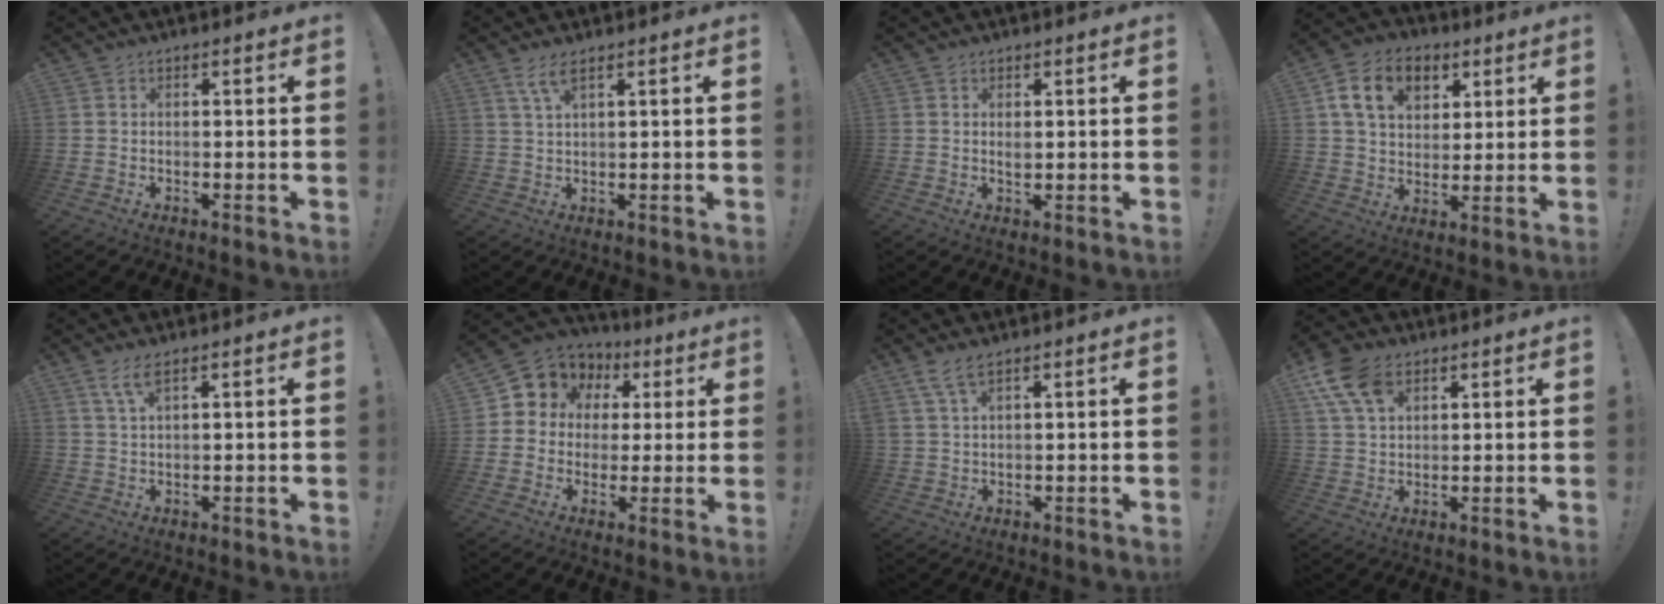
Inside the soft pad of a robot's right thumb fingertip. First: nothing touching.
{"total": 4.1, "force": [2.5, 0.6, 3.2], "torque": [-0.060, -0.006, 0.043]}
{"total": 1.3, "force": [0.3, 0.9, 0.9], "torque": [-0.010, -0.001, 0.005]}
{"total": 14.0, "force": [6.2, 10.0, 7.5], "torque": [-0.108, -0.020, 0.118]}
{"total": 4.3, "force": [2.6, 0.8, 3.3], "torque": [-0.070, -0.001, 0.046]}
{"total": 8.0, "force": [2.6, 7.2, 2.2], "torque": [-0.023, -0.026, 0.052]}
{"total": 4.6, "force": [3.2, 0.9, 3.1], "torque": [-0.066, -0.009, 0.060]}
{"total": 11.6, "force": [5.9, 7.2, 6.9], "torque": [-0.128, -0.012, 0.116]}